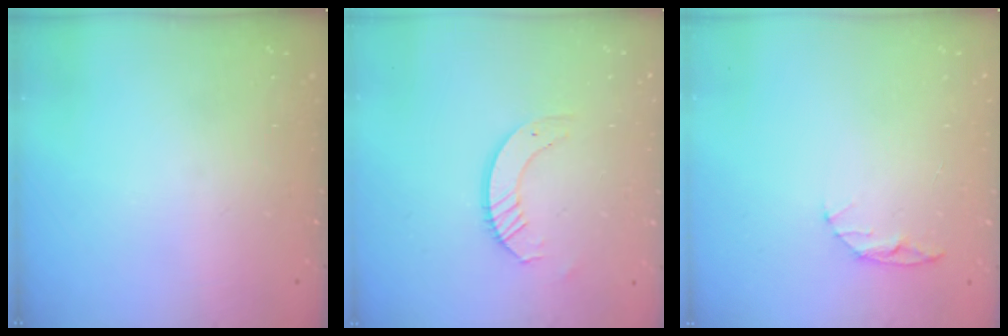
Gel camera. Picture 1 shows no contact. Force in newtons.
{"total": 5.4, "press": 5.4, "slide": 0.5}
{"total": 5.7, "press": 5.6, "slide": 0.7}